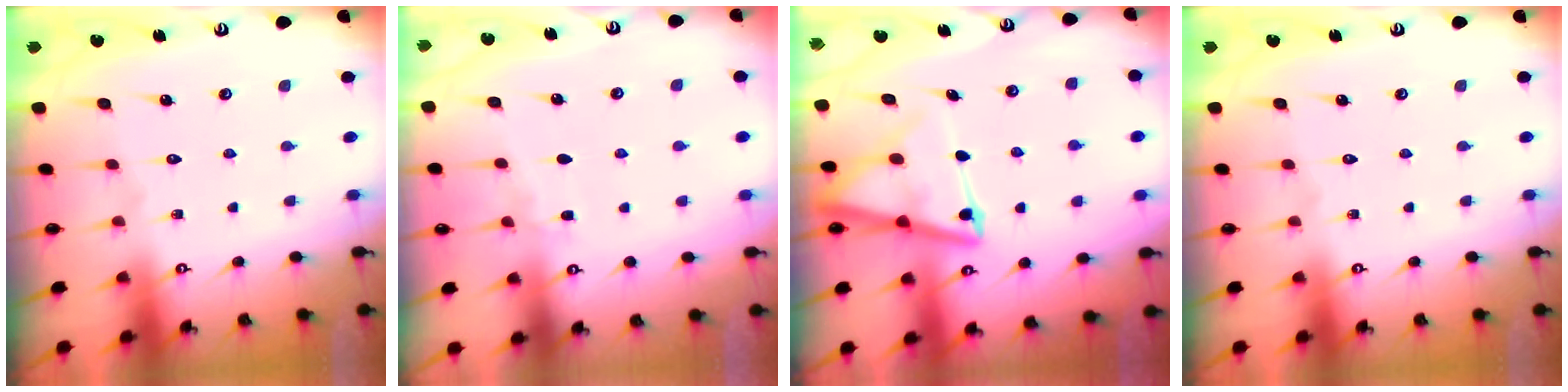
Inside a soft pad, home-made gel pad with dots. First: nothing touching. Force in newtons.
{"total": 4.7, "press": 4.7, "slide": 0.5}
{"total": 10.1, "press": 10.1, "slide": 1.2}
{"total": 0.0}